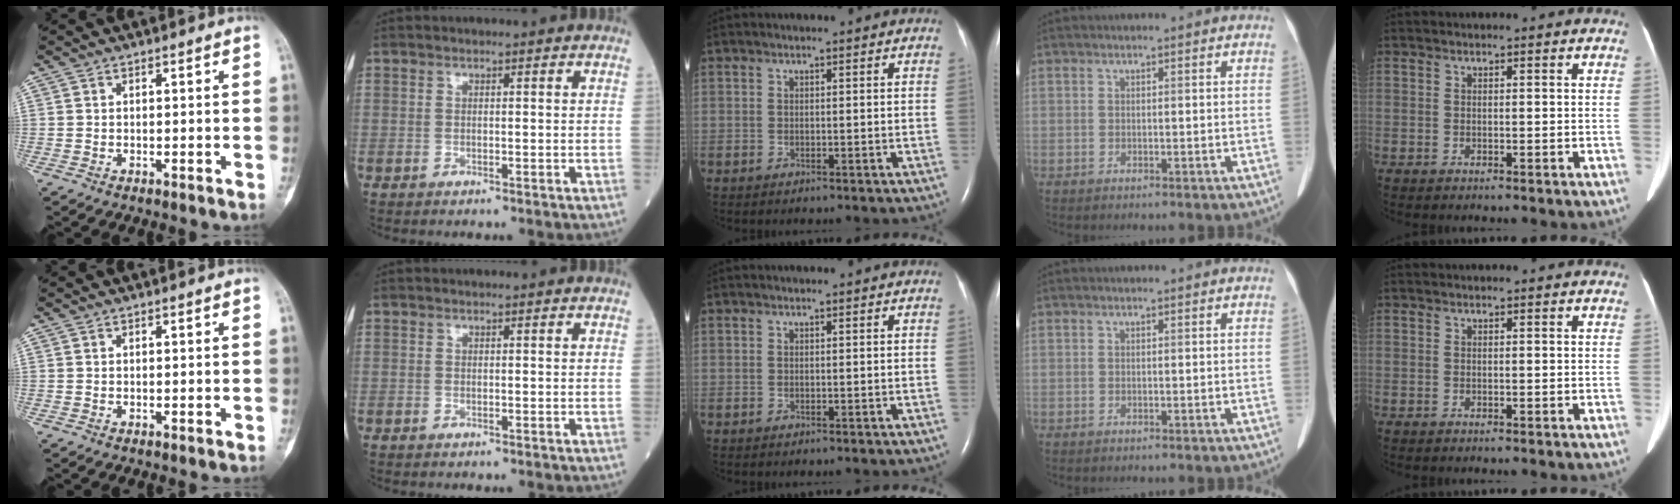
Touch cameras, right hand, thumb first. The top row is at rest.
{}